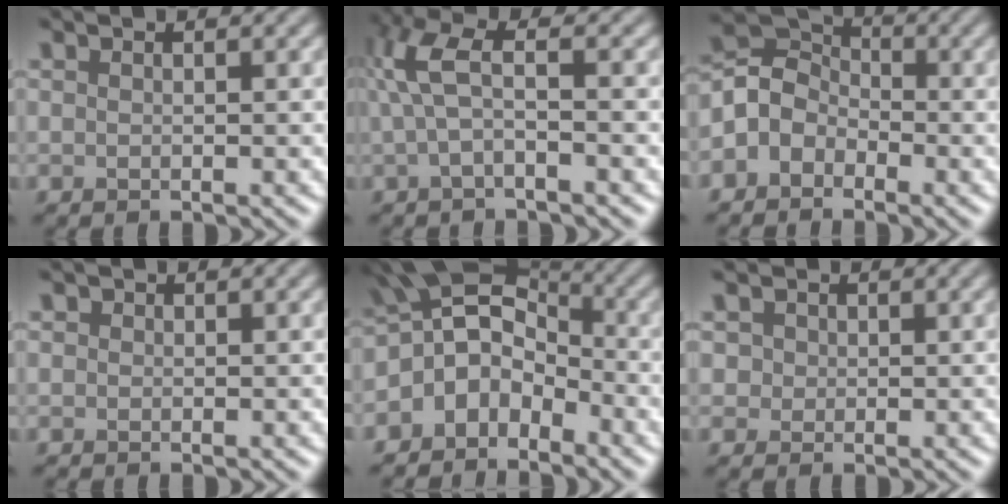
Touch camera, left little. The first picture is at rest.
{"total": 4.1, "force": [0.4, 1.5, 3.8], "torque": [-0.095, 0.011, 0.000]}
{"total": 3.4, "force": [-1.8, 2.7, 1.1], "torque": [-0.010, 0.012, -0.050]}
{"total": 1.1, "force": [0.4, 1.0, 0.4], "torque": [-0.006, -0.001, 0.004]}
{"total": 6.1, "force": [-1.8, 4.3, 3.8], "torque": [-0.034, 0.021, -0.049]}
{"total": 4.2, "force": [1.9, 3.3, 1.8], "torque": [-0.042, 0.008, 0.019]}